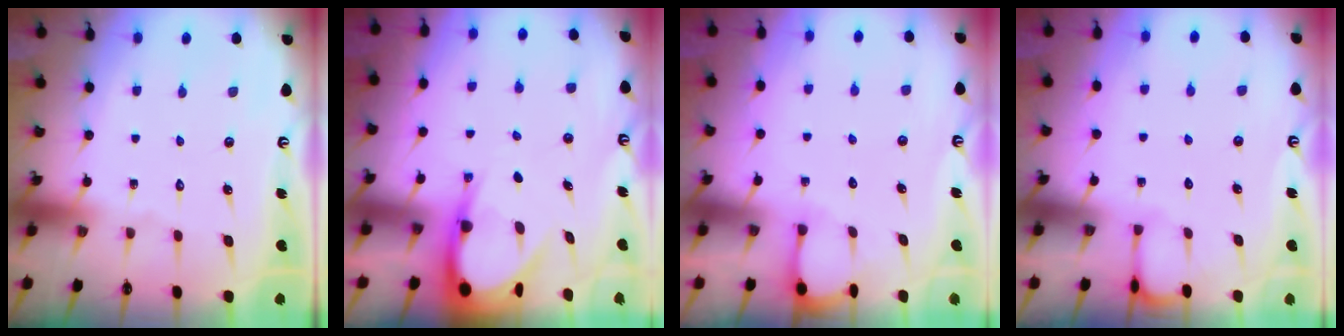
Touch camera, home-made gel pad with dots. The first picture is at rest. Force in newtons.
{"total": 7.4, "press": 7.4, "slide": 0.8}
{"total": 2.1, "press": 2.1, "slide": 0.2}
{"total": 0.9, "press": 0.9, "slide": 0.0}